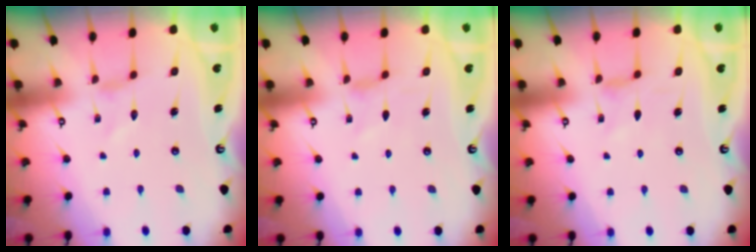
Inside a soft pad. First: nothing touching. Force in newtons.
{"total": 1.4, "press": 1.4, "slide": 0.3}
{"total": 0.5, "press": 0.5, "slide": 0.3}